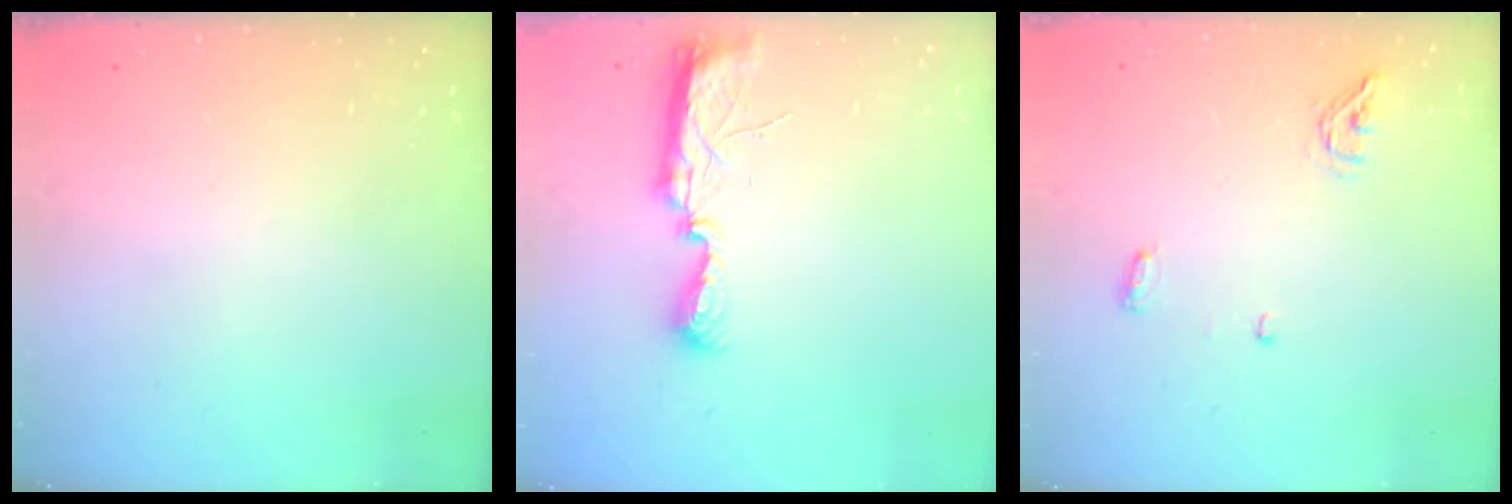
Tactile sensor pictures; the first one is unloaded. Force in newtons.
{"total": 7.9, "press": 7.8, "slide": 0.8}
{"total": 4.9, "press": 4.8, "slide": 1.0}